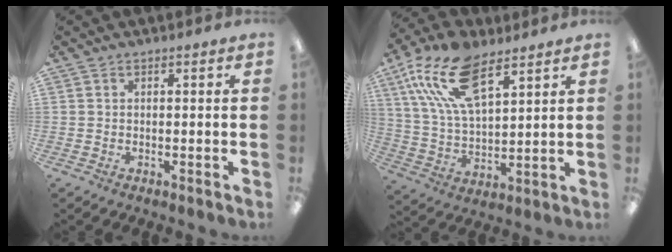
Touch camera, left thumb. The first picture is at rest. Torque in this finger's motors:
{"motor_torque": [0.46, 0.52, 1.49, -1.28, 0.51]}